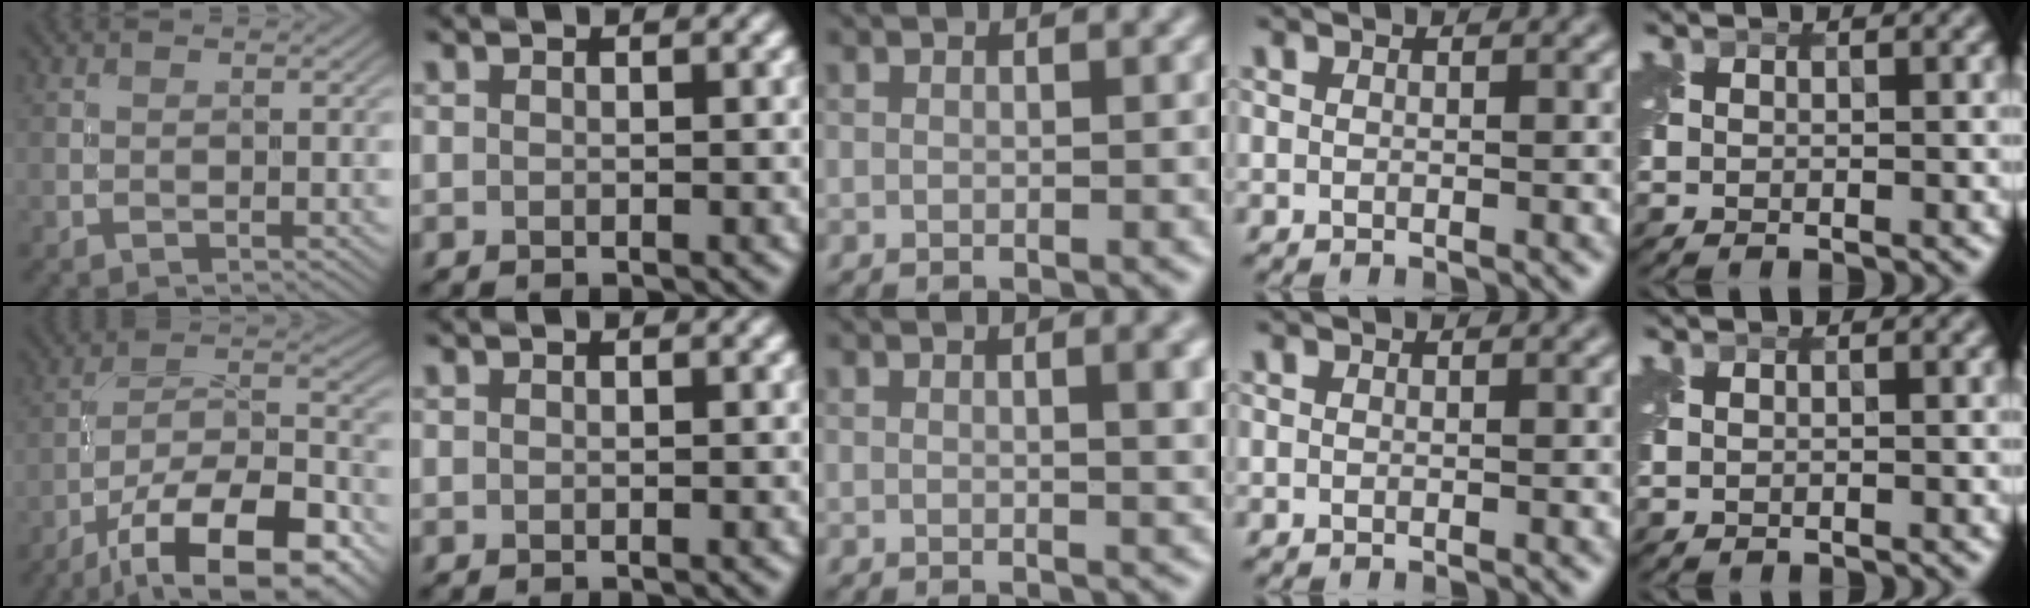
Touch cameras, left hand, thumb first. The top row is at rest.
{"thumb": {"total": 17.3, "force": [-10.8, 6.3, 12.0], "torque": [-0.190, -0.020, -0.178]}, "middle": {"total": 3.9, "force": [1.0, 1.3, 3.6], "torque": [-0.034, 0.008, 0.011]}, "little": {"total": 0.6, "force": [0.3, -0.2, -0.5], "torque": [0.012, 0.007, 0.007]}}